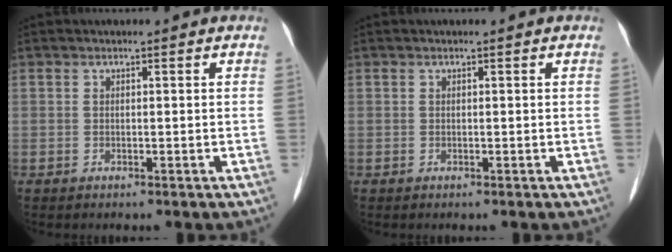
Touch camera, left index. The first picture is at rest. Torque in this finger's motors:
{"motor_torque": [0.00, 0.00, 0.03, 0.00]}